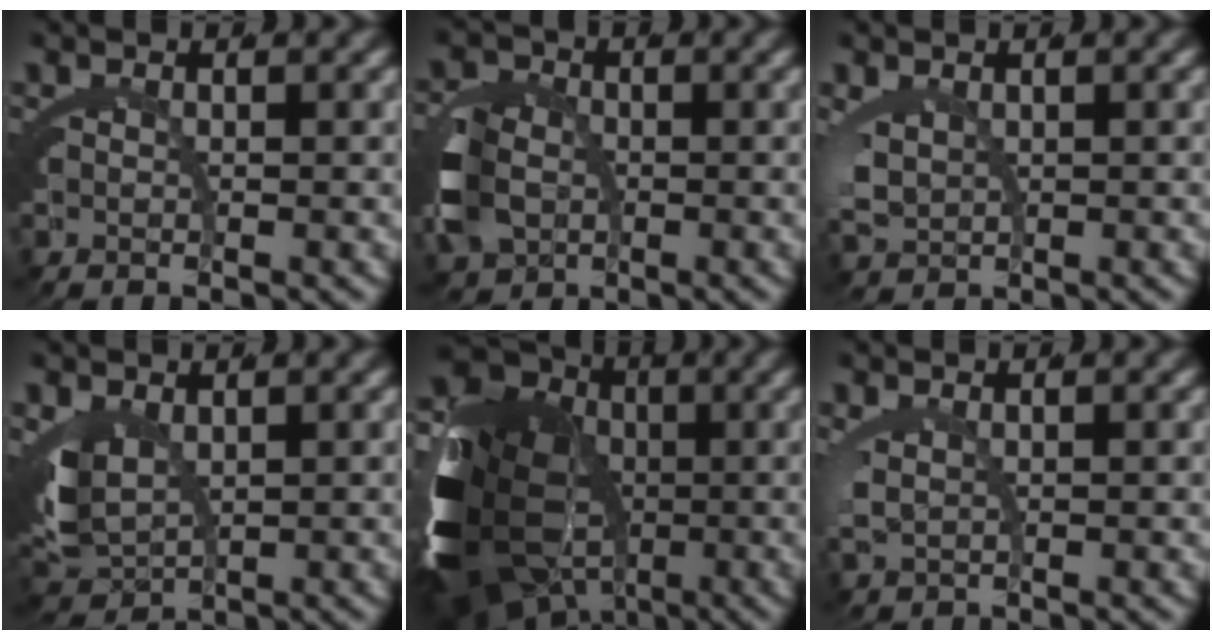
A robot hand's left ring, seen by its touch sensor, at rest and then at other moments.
{"total": 4.5, "force": [-1.2, 3.5, 2.5], "torque": [-0.061, -0.024, -0.009]}
{"total": 2.2, "force": [0.6, 1.5, 1.4], "torque": [-0.057, -0.025, 0.031]}
{"total": 5.0, "force": [0.1, 3.8, 3.2], "torque": [-0.096, -0.041, 0.025]}
{"total": 18.4, "force": [-3.2, 12.3, 13.4], "torque": [-0.231, -0.062, -0.030]}
{"total": 1.2, "force": [0.5, 0.4, 1.0], "torque": [-0.042, -0.018, 0.025]}